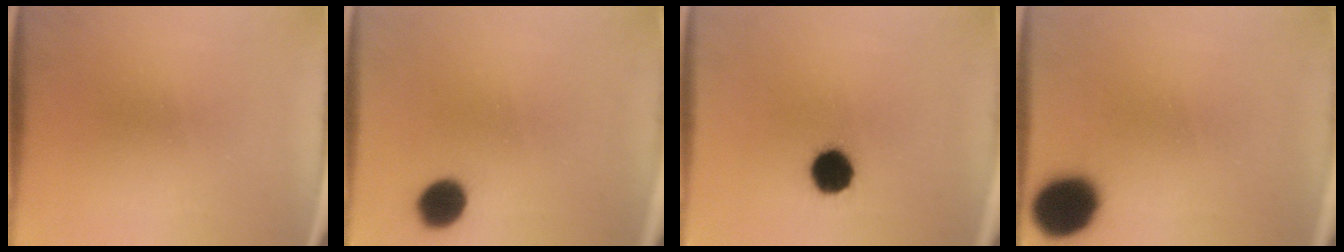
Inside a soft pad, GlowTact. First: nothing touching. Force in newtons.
{"total": 6.7}
{"total": 8.7}
{"total": 13.7}